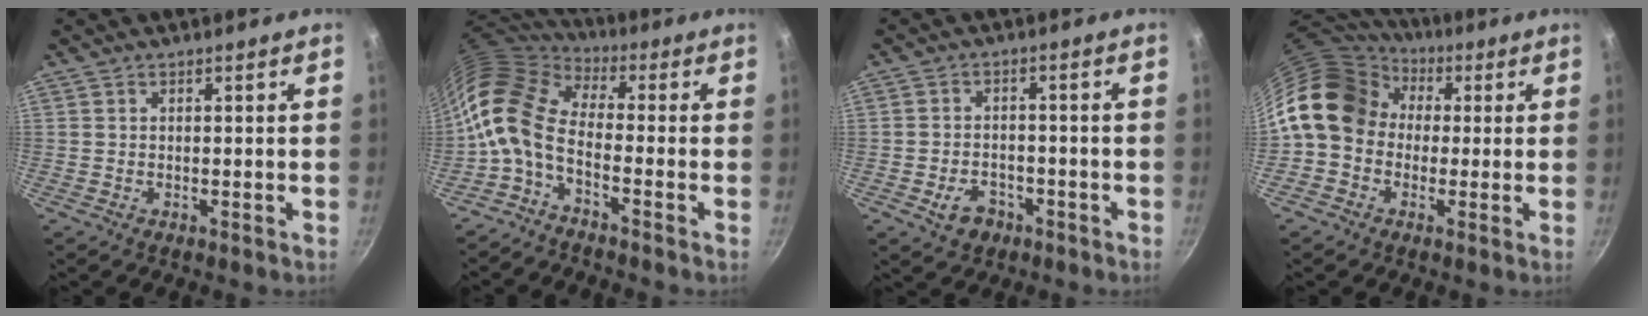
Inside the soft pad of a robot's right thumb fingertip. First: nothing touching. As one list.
[{"total": 12.4, "force": [-2.9, 6.9, 9.8], "torque": [-0.194, 0.030, -0.072]}, {"total": 5.1, "force": [-2.5, 3.7, 2.3], "torque": [-0.028, 0.024, -0.033]}, {"total": 15.5, "force": [1.7, 12.9, 8.4], "torque": [-0.125, 0.038, 0.013]}]